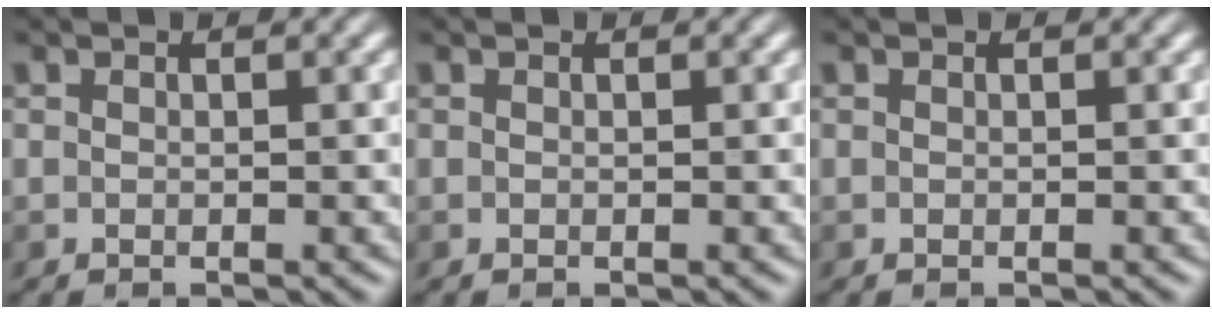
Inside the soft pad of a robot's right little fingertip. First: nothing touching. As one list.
[{"total": 0.0}, {"total": 0.0}]